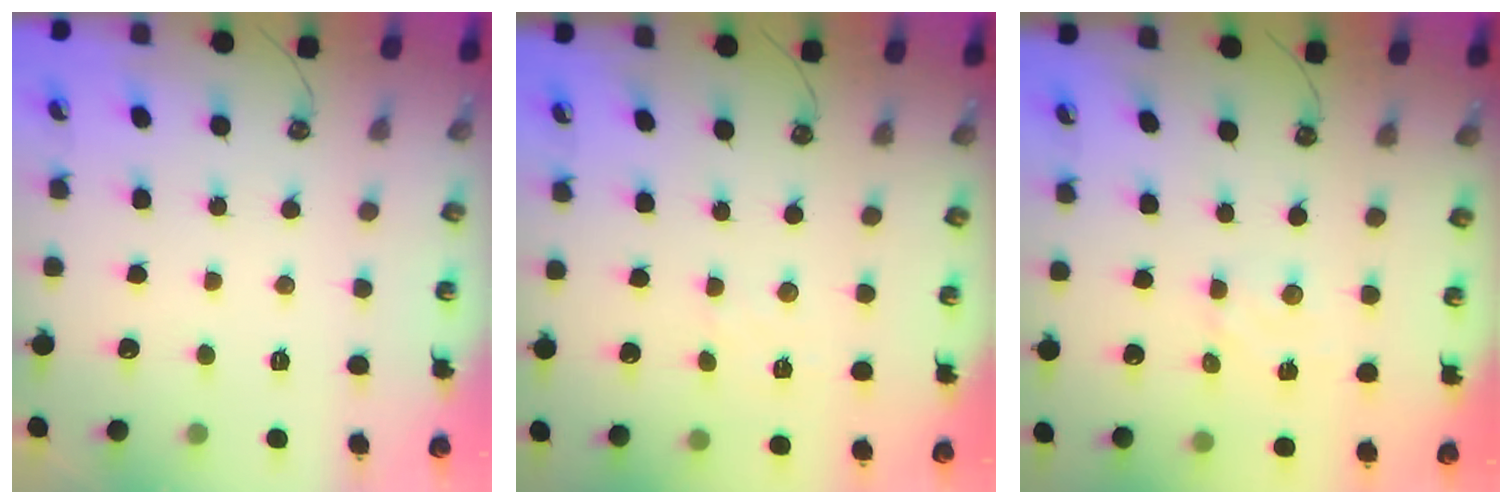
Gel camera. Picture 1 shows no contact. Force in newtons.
{"total": 2.8, "press": 2.7, "slide": 0.5}
{"total": 3.0, "press": 2.9, "slide": 0.6}